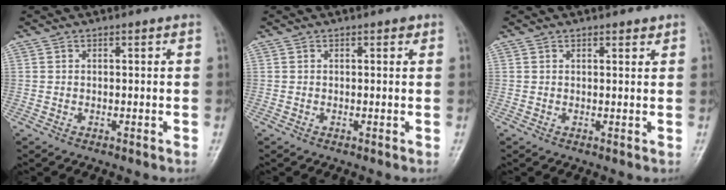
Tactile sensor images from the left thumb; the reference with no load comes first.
{"total": 0.8, "force": [0.4, 0.4, 0.5], "torque": [-0.001, -0.001, 0.002]}
{"total": 1.4, "force": [1.1, 0.5, 0.7], "torque": [-0.007, -0.007, 0.014]}